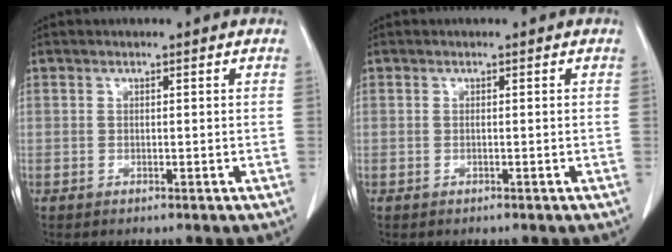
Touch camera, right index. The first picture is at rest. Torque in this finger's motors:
{"motor_torque": [0.02, -0.03, 0.00, 0.01]}